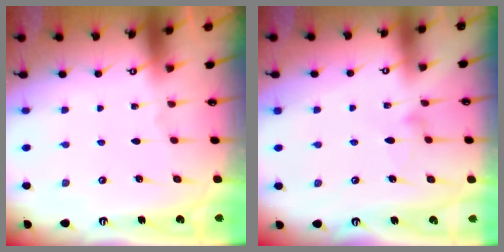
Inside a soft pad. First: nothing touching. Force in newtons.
{"total": 8.3, "press": 8.3, "slide": 0.4}